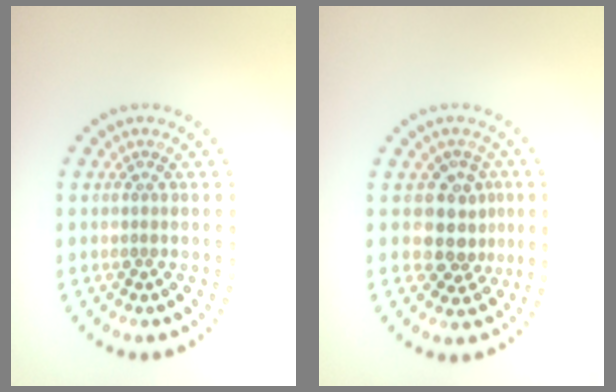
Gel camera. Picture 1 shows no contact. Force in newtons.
{"total": 3.5, "press": 3.0, "slide": 1.8}